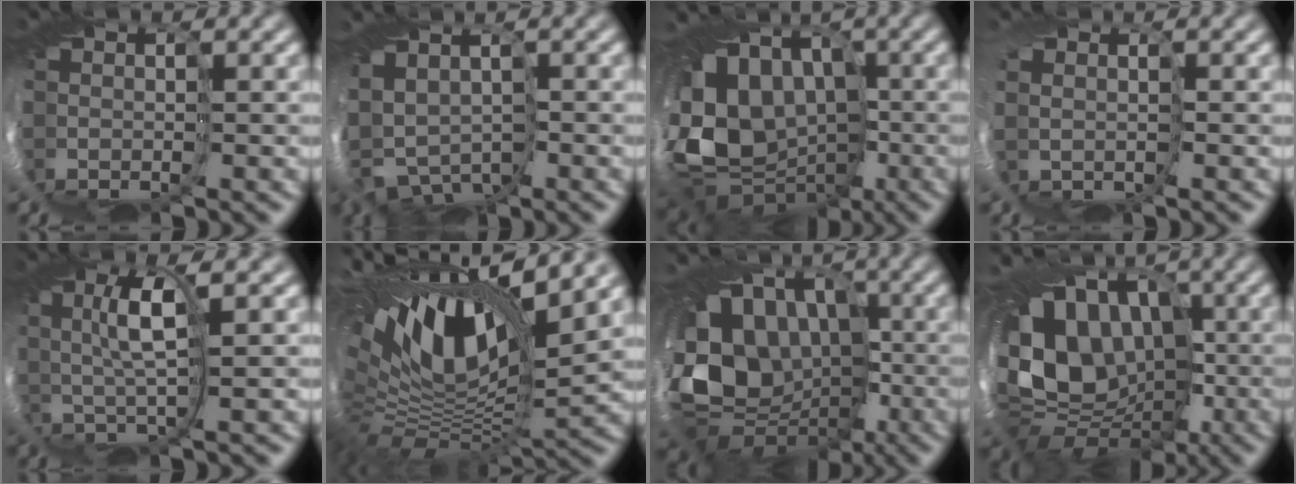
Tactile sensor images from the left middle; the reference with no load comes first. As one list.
[{"total": 3.6, "force": [-1.8, 2.9, 1.2], "torque": [-0.031, -0.015, -0.039]}, {"total": 10.8, "force": [0.1, 9.4, 5.3], "torque": [-0.118, -0.010, 0.006]}, {"total": 1.4, "force": [0.3, 1.4, 0.2], "torque": [-0.010, -0.003, 0.010]}, {"total": 2.6, "force": [1.0, -0.3, 2.4], "torque": [-0.060, 0.014, 0.001]}, {"total": 12.5, "force": [6.5, 4.9, 9.4], "torque": [-0.204, 0.024, 0.107]}, {"total": 11.2, "force": [-0.5, 9.8, 5.4], "torque": [-0.111, -0.010, -0.010]}, {"total": 10.4, "force": [0.2, 8.7, 5.6], "torque": [-0.115, -0.001, -0.005]}]